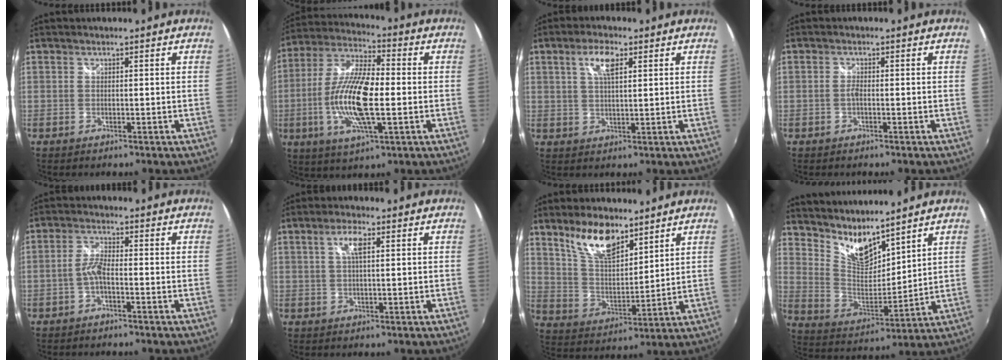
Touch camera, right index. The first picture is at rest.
{"total": 15.8, "force": [-2.4, 4.6, 15.0], "torque": [-0.302, -0.003, -0.049]}
{"total": 5.3, "force": [2.2, 1.8, 4.4], "torque": [-0.081, 0.007, 0.040]}
{"total": 1.0, "force": [-0.4, 0.4, 0.9], "torque": [-0.019, 0.002, -0.008]}
{"total": 3.0, "force": [-1.5, 0.7, 2.6], "torque": [-0.063, 0.008, -0.031]}
{"total": 3.8, "force": [1.2, 1.2, 3.4], "torque": [-0.065, 0.006, 0.022]}
{"total": 11.8, "force": [8.1, 4.6, 7.1], "torque": [-0.127, 0.004, 0.158]}
{"total": 10.6, "force": [9.0, 3.0, 4.6], "torque": [-0.087, -0.014, 0.179]}